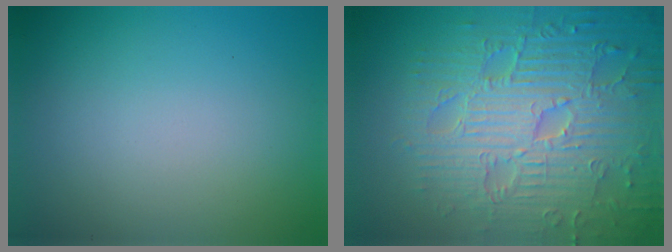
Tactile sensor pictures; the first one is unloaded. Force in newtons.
{"total": 9.6, "press": 7.0, "slide": 6.6}